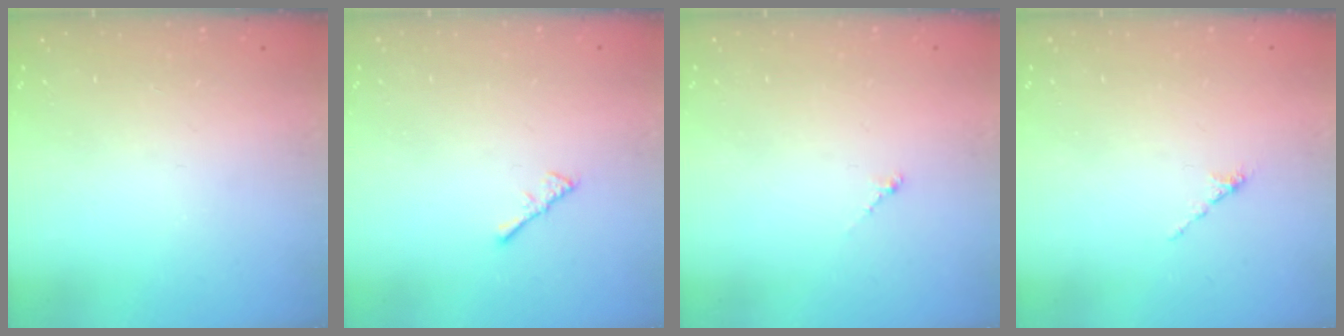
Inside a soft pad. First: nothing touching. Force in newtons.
{"total": 2.2, "press": 2.1, "slide": 0.5}
{"total": 0.8, "press": 0.6, "slide": 0.4}
{"total": 0.0}